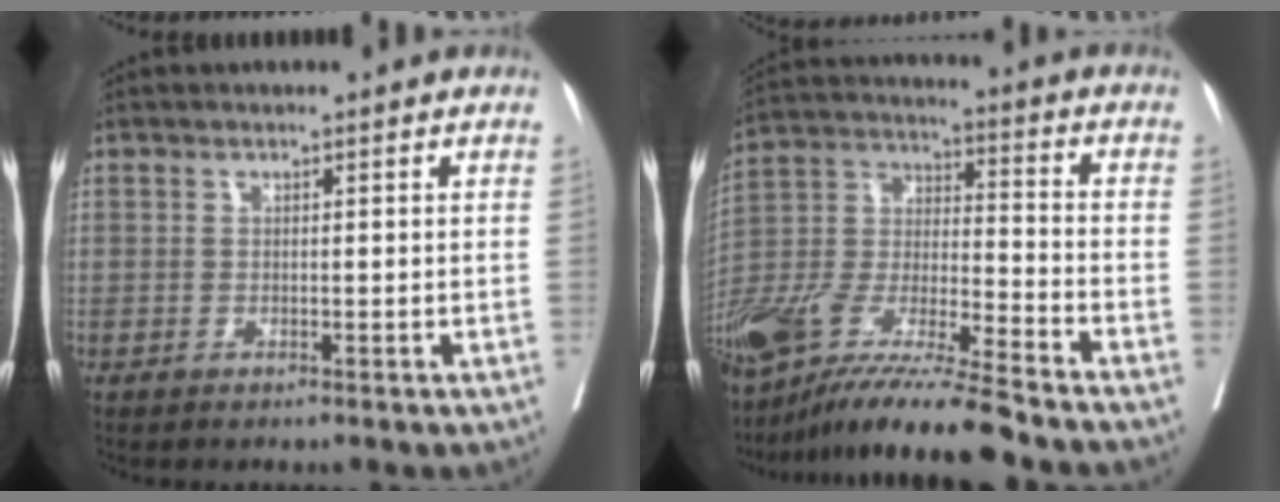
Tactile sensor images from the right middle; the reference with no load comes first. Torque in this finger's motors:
{"motor_torque": [1.09, -1.05, 0.39, 0.21]}